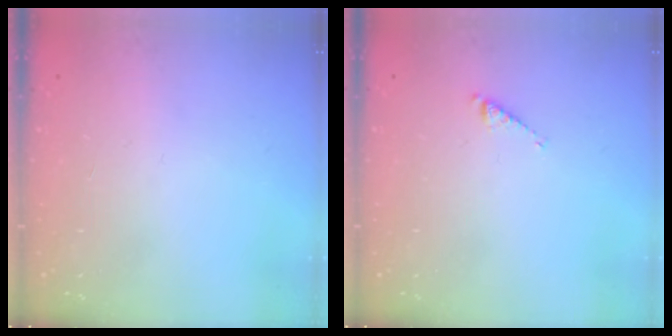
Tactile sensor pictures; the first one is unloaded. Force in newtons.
{"total": 2.7, "press": 2.7, "slide": 0.4}